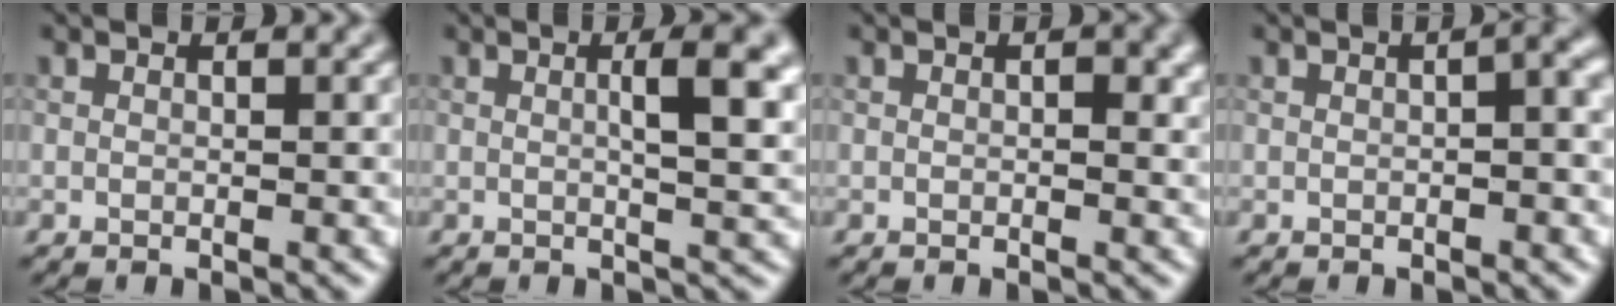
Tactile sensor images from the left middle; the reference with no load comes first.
{"total": 5.4, "force": [1.0, 1.4, 5.1], "torque": [-0.059, 0.009, 0.013]}
{"total": 1.4, "force": [0.2, 0.7, 1.2], "torque": [-0.012, -0.002, 0.003]}
{"total": 2.5, "force": [0.3, 0.6, 2.4], "torque": [-0.030, 0.010, 0.003]}